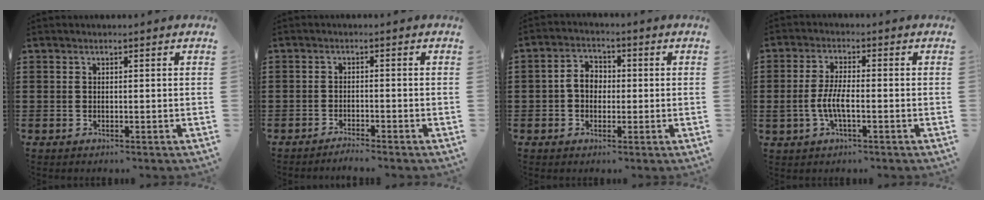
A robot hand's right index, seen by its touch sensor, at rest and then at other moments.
{"total": 1.7, "force": [-1.7, -0.3, 0.2], "torque": [-0.006, 0.000, -0.032]}
{"total": 4.1, "force": [-0.3, 3.1, 2.8], "torque": [-0.059, 0.011, -0.007]}
{"total": 4.6, "force": [-1.2, 1.5, 4.2], "torque": [-0.101, -0.005, -0.031]}